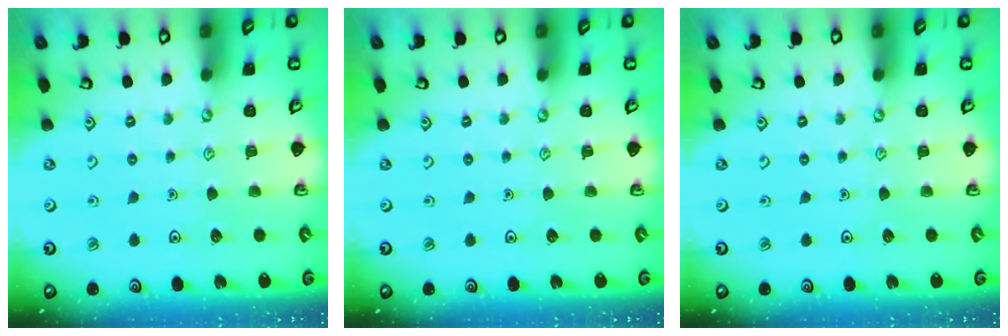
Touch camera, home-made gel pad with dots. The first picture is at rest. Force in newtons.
{"total": 0.0}
{"total": 0.0}